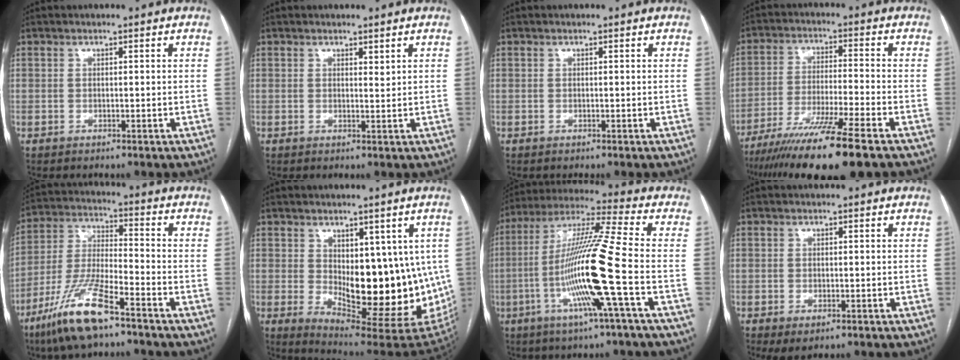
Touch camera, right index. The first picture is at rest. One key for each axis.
{"total": 0.9, "fx": 0.7, "fy": 0.2, "fz": 0.5, "tx": -0.010, "ty": -0.007, "tz": 0.012}
{"total": 0.0}
{"total": 15.0, "fx": -10.9, "fy": -1.1, "fz": 10.3, "tx": -0.185, "ty": -0.046, "tz": -0.182}
{"total": 13.2, "fx": -8.6, "fy": 1.8, "fz": 9.9, "tx": -0.214, "ty": -0.028, "tz": -0.166}
{"total": 16.9, "fx": -0.2, "fy": 7.0, "fz": 15.4, "tx": -0.193, "ty": -0.015, "tz": 0.022}
{"total": 16.5, "fx": -4.5, "fy": -1.7, "fz": 15.8, "tx": -0.309, "ty": -0.010, "tz": -0.096}
{"total": 2.6, "fx": -1.3, "fy": 1.1, "fz": 1.9, "tx": -0.027, "ty": -0.004, "tz": -0.013}